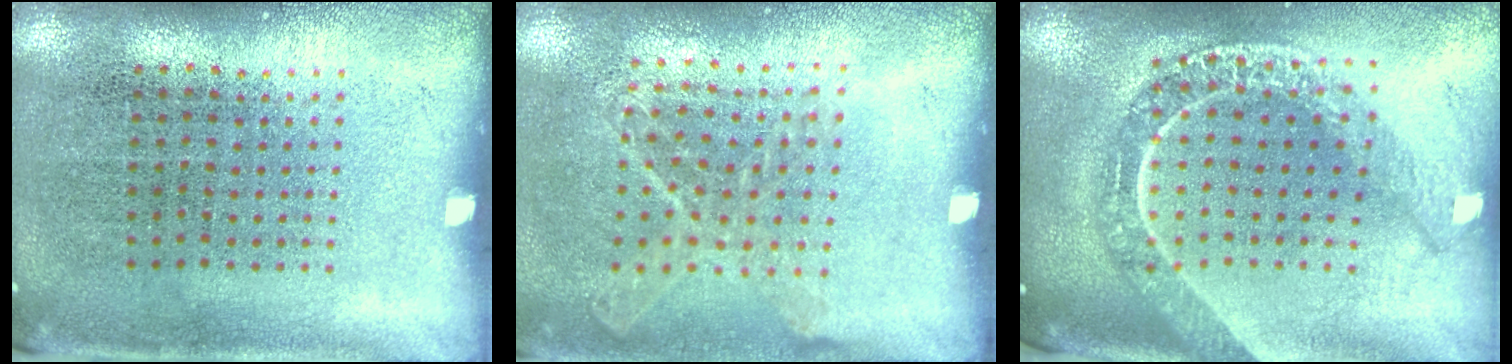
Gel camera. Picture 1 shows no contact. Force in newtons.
{"total": 1.1, "press": 1.0, "slide": 0.5}
{"total": 2.3, "press": 2.0, "slide": 1.2}